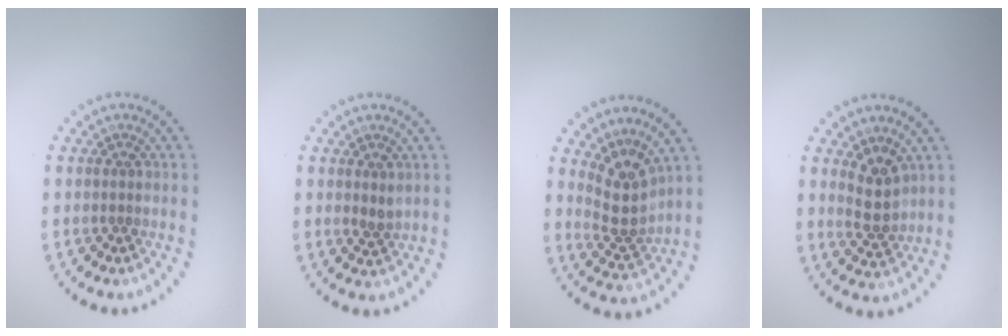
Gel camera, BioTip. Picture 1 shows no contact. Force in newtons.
{"total": 1.0, "press": 0.9, "slide": 0.4}
{"total": 3.3, "press": 2.5, "slide": 2.1}
{"total": 2.7, "press": 2.5, "slide": 1.0}